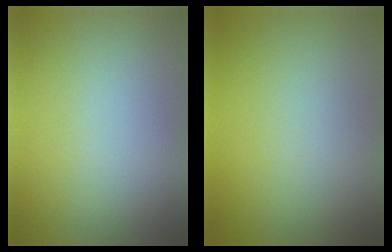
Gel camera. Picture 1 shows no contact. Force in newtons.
{"total": 0.0}